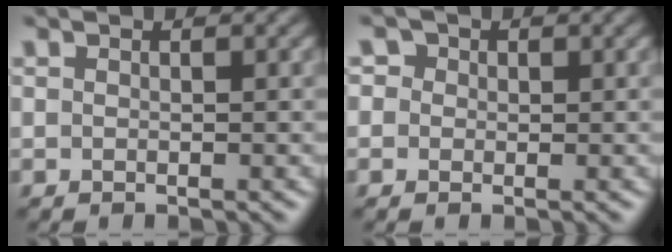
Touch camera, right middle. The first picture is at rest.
{"total": 1.8, "force": [0.6, 1.6, 0.5], "torque": [-0.010, 0.000, -0.001]}